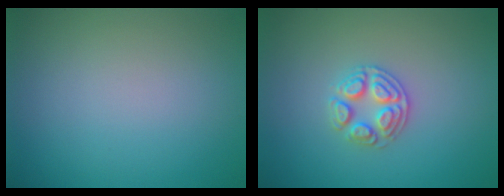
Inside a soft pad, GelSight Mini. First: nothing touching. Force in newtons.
{"total": 2.7, "press": 2.6, "slide": 0.7}